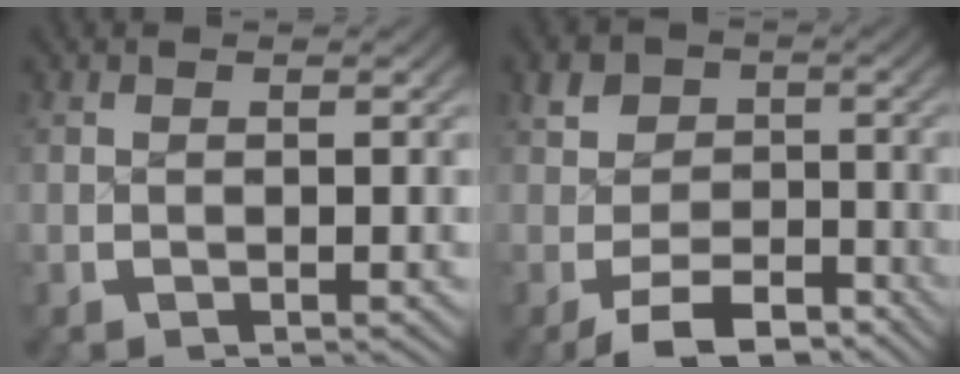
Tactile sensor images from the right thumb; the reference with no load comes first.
{"total": 5.3, "force": [-2.8, 3.7, 2.6], "torque": [-0.036, -0.025, -0.041]}